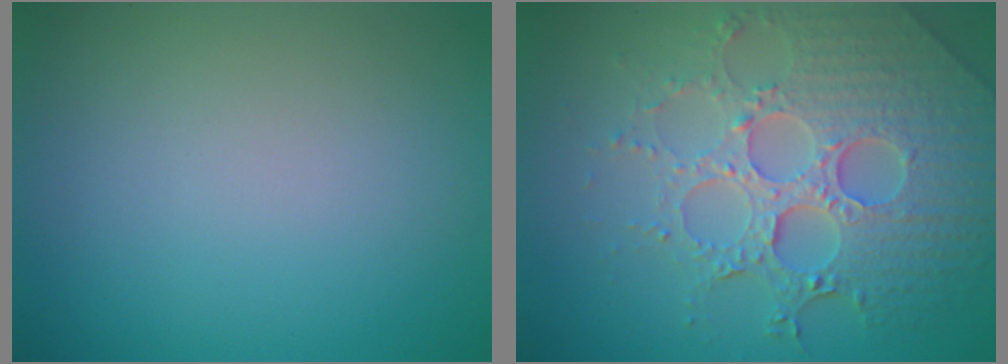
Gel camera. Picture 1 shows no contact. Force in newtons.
{"total": 8.2, "press": 5.9, "slide": 5.7}